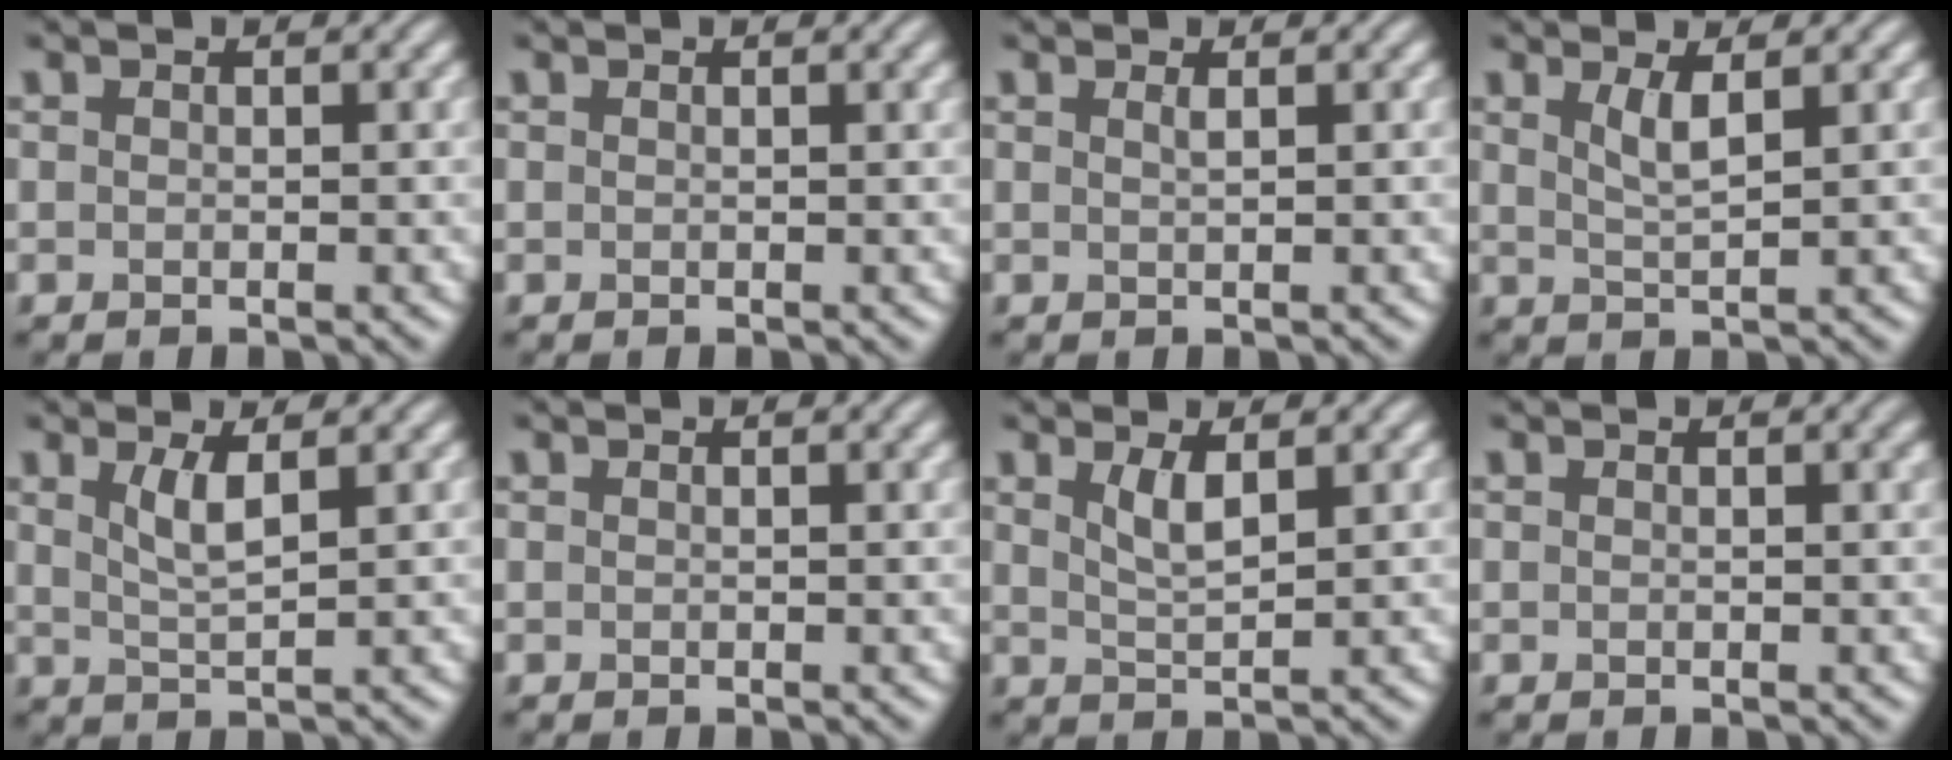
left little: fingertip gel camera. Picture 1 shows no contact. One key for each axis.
{"total": 1.0, "fx": 0.5, "fy": 0.3, "fz": 0.9, "tx": -0.008, "ty": 0.006, "tz": 0.006}
{"total": 0.8, "fx": 0.4, "fy": 0.2, "fz": 0.7, "tx": -0.007, "ty": 0.002, "tz": 0.005}
{"total": 2.2, "fx": 1.0, "fy": 0.5, "fz": 1.9, "tx": -0.036, "ty": -0.004, "tz": 0.020}
{"total": 2.6, "fx": 1.1, "fy": 0.6, "fz": 2.3, "tx": -0.046, "ty": -0.004, "tz": 0.024}
{"total": 1.0, "fx": 0.5, "fy": 0.2, "fz": 0.8, "tx": -0.008, "ty": 0.005, "tz": 0.006}
{"total": 2.3, "fx": 1.2, "fy": 0.6, "fz": 1.8, "tx": -0.037, "ty": -0.004, "tz": 0.025}
{"total": 1.0, "fx": 0.4, "fy": 0.3, "fz": 0.9, "tx": -0.008, "ty": 0.005, "tz": 0.004}